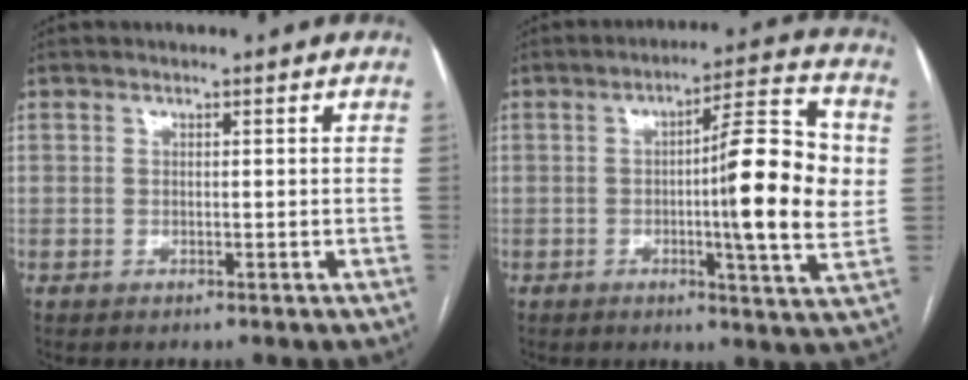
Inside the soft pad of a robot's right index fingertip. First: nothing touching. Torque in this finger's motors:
{"motor_torque": [1.12, -0.33, 0.76, 0.09]}